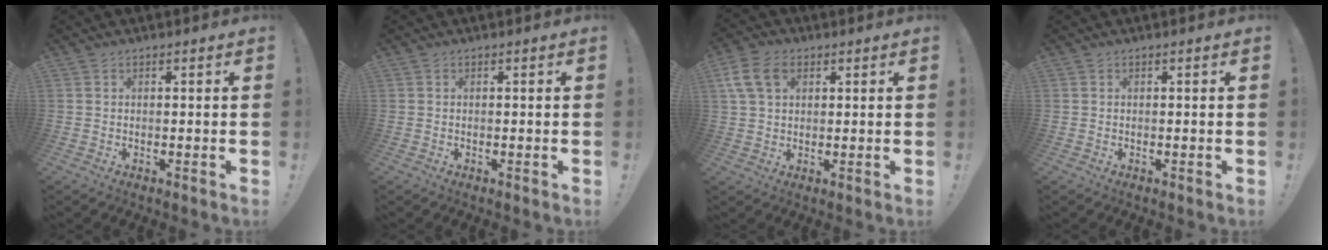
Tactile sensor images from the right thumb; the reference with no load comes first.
{"total": 0.0}
{"total": 9.8, "force": [3.8, 6.5, 6.2], "torque": [-0.120, -0.001, 0.075]}
{"total": 0.0}